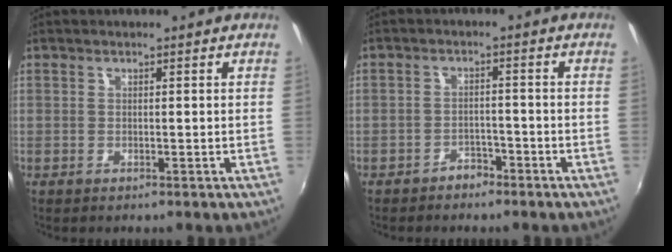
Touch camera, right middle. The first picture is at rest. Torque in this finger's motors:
{"motor_torque": [0.52, -0.47, 0.06, 0.06]}